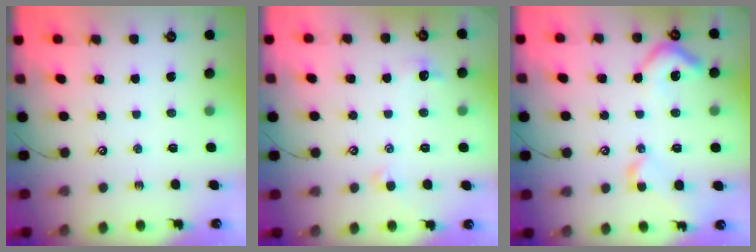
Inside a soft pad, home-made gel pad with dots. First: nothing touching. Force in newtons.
{"total": 1.0, "press": 0.8, "slide": 0.7}
{"total": 7.9, "press": 7.8, "slide": 1.1}